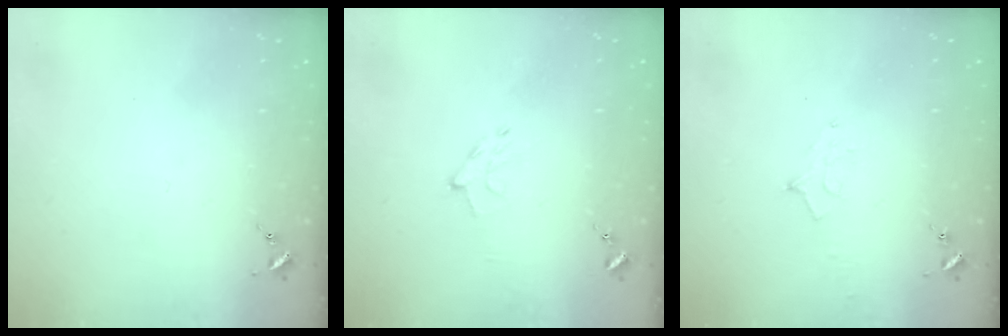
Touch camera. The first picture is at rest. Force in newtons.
{"total": 4.8, "press": 4.8, "slide": 0.8}
{"total": 7.4, "press": 7.3, "slide": 1.1}